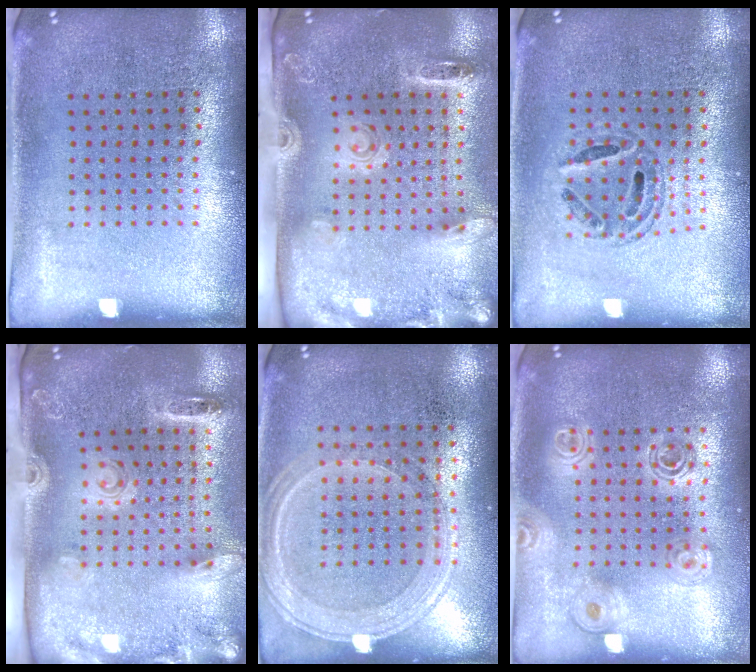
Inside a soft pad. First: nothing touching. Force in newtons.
{"total": 2.7, "press": 1.9, "slide": 2.0}
{"total": 0.8, "press": 0.8, "slide": 0.2}
{"total": 2.7, "press": 1.9, "slide": 2.0}
{"total": 1.3, "press": 1.2, "slide": 0.5}
{"total": 1.7, "press": 1.5, "slide": 0.8}